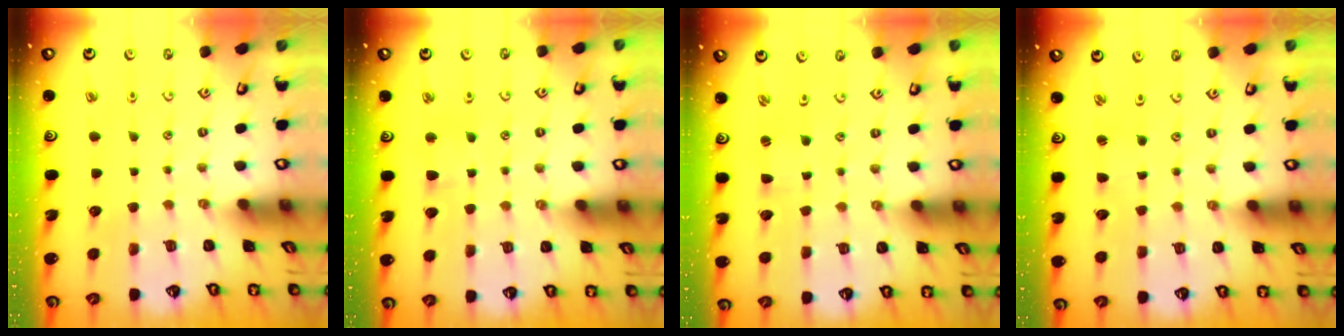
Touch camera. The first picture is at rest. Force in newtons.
{"total": 3.3, "press": 3.2, "slide": 0.7}
{"total": 1.3, "press": 1.3, "slide": 0.2}
{"total": 1.0, "press": 0.9, "slide": 0.1}